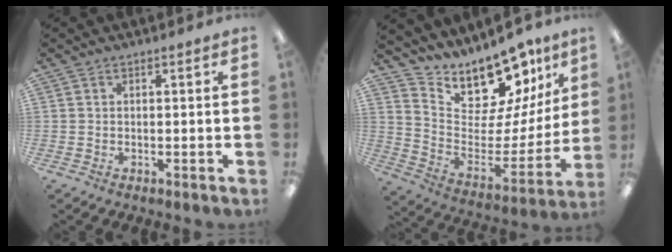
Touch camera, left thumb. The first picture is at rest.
{"total": 16.0, "force": [14.6, 5.6, 3.3], "torque": [-0.053, -0.138, 0.253]}